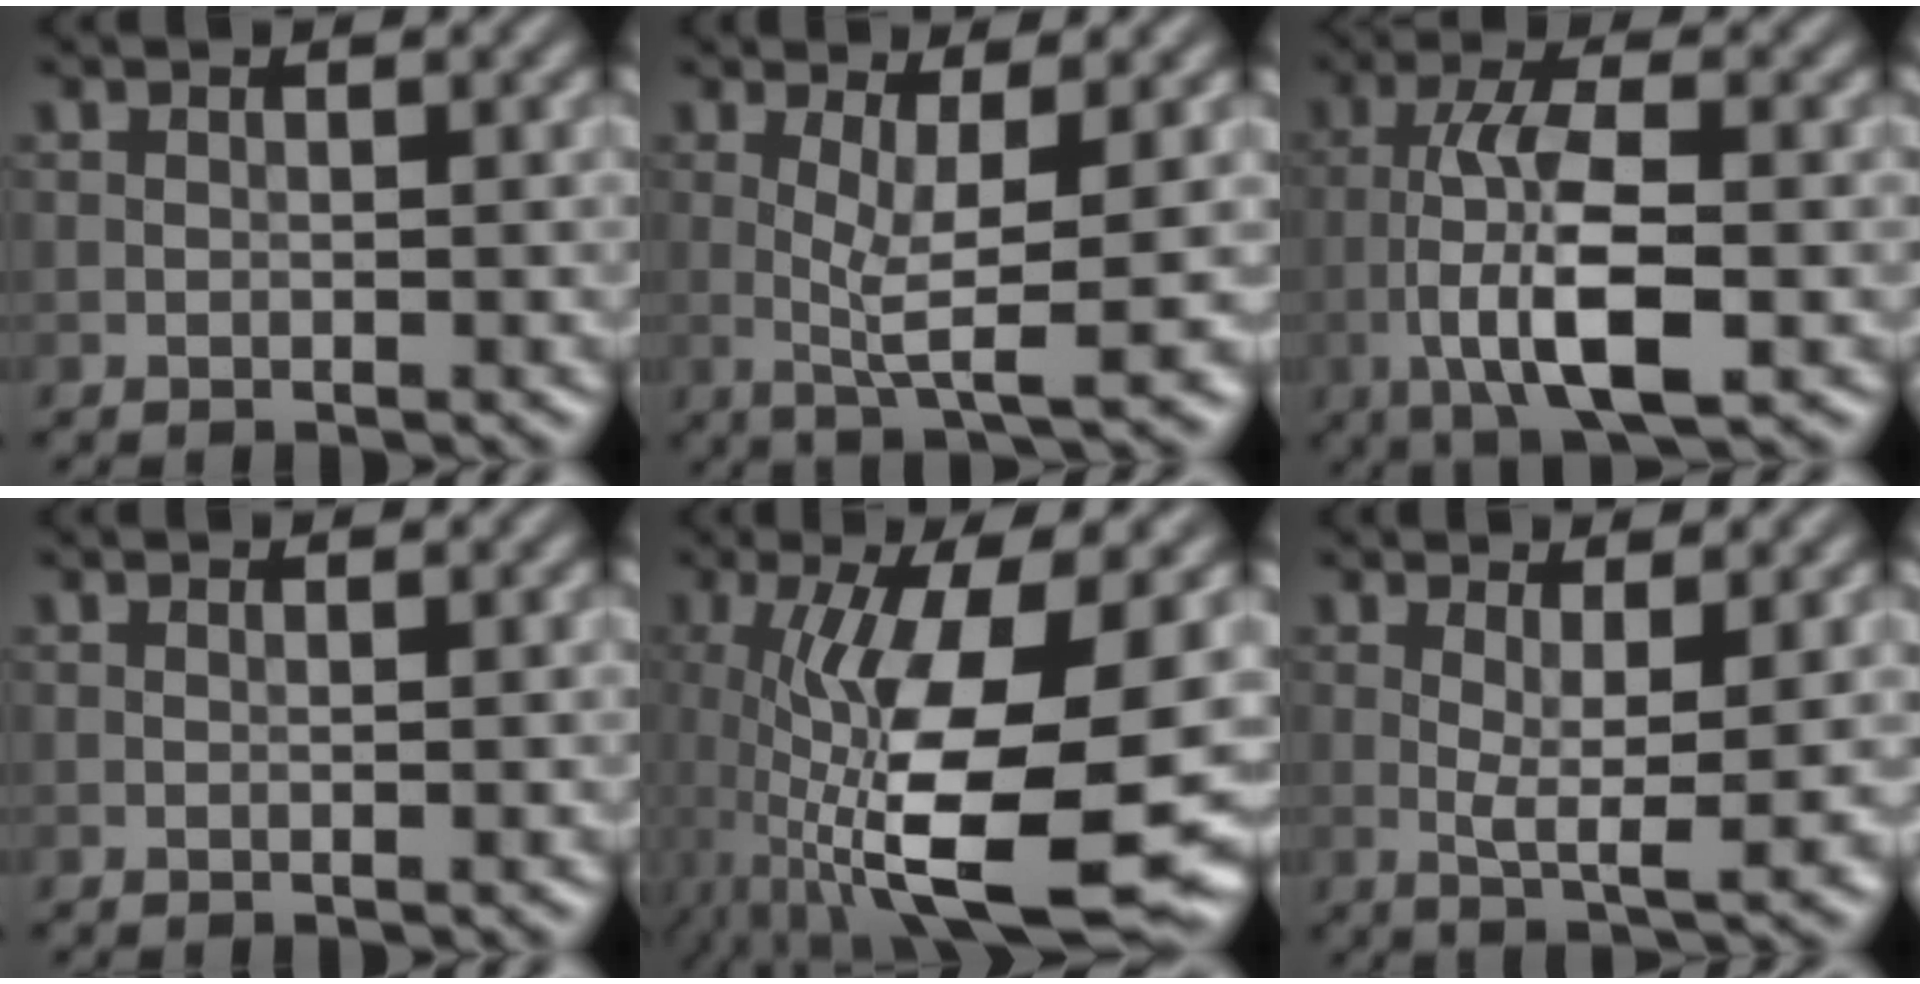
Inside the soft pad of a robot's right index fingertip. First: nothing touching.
{"total": 5.5, "force": [-0.1, 0.9, 5.5], "torque": [-0.100, -0.008, 0.005]}
{"total": 8.4, "force": [-2.3, 2.5, 7.6], "torque": [-0.134, 0.009, -0.048]}
{"total": 0.0}
{"total": 13.4, "force": [-2.8, 4.2, 12.4], "torque": [-0.226, -0.022, -0.040]}
{"total": 4.5, "force": [0.6, 0.9, 4.4], "torque": [-0.076, -0.012, 0.012]}